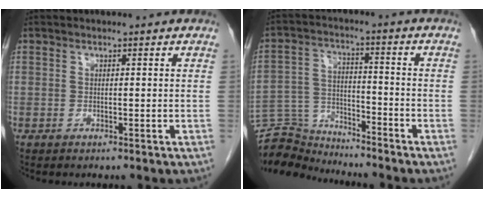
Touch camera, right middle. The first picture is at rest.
{"total": 8.3, "force": [-8.2, 1.1, -0.6], "torque": [0.008, 0.011, -0.155]}